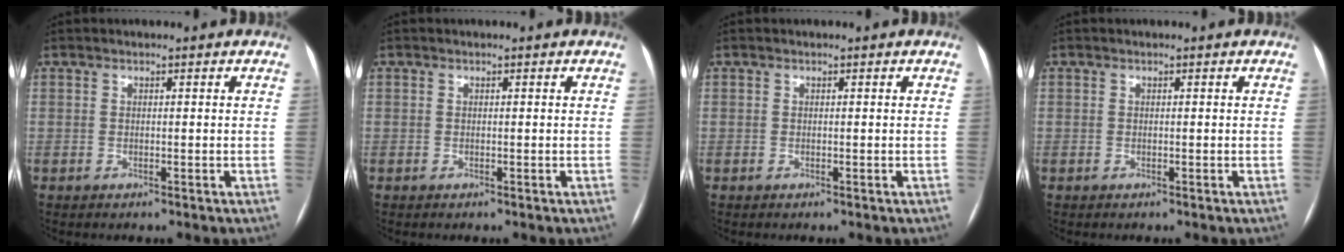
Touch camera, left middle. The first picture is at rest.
{"total": 0.0}
{"total": 0.0}
{"total": 0.0}